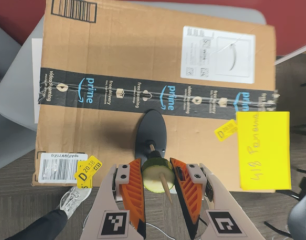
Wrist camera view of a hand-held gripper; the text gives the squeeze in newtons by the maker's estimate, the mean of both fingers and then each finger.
{"total": 12.6, "left": 12.6, "right": 12.5}